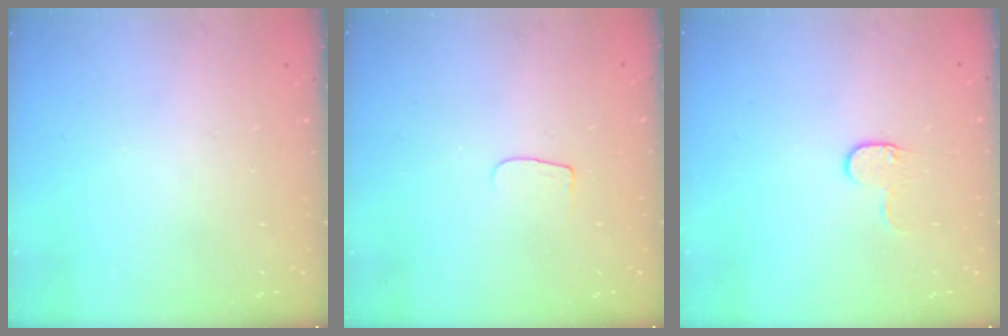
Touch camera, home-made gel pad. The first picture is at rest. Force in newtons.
{"total": 4.3, "press": 4.3, "slide": 0.5}
{"total": 5.1, "press": 5.1, "slide": 0.5}